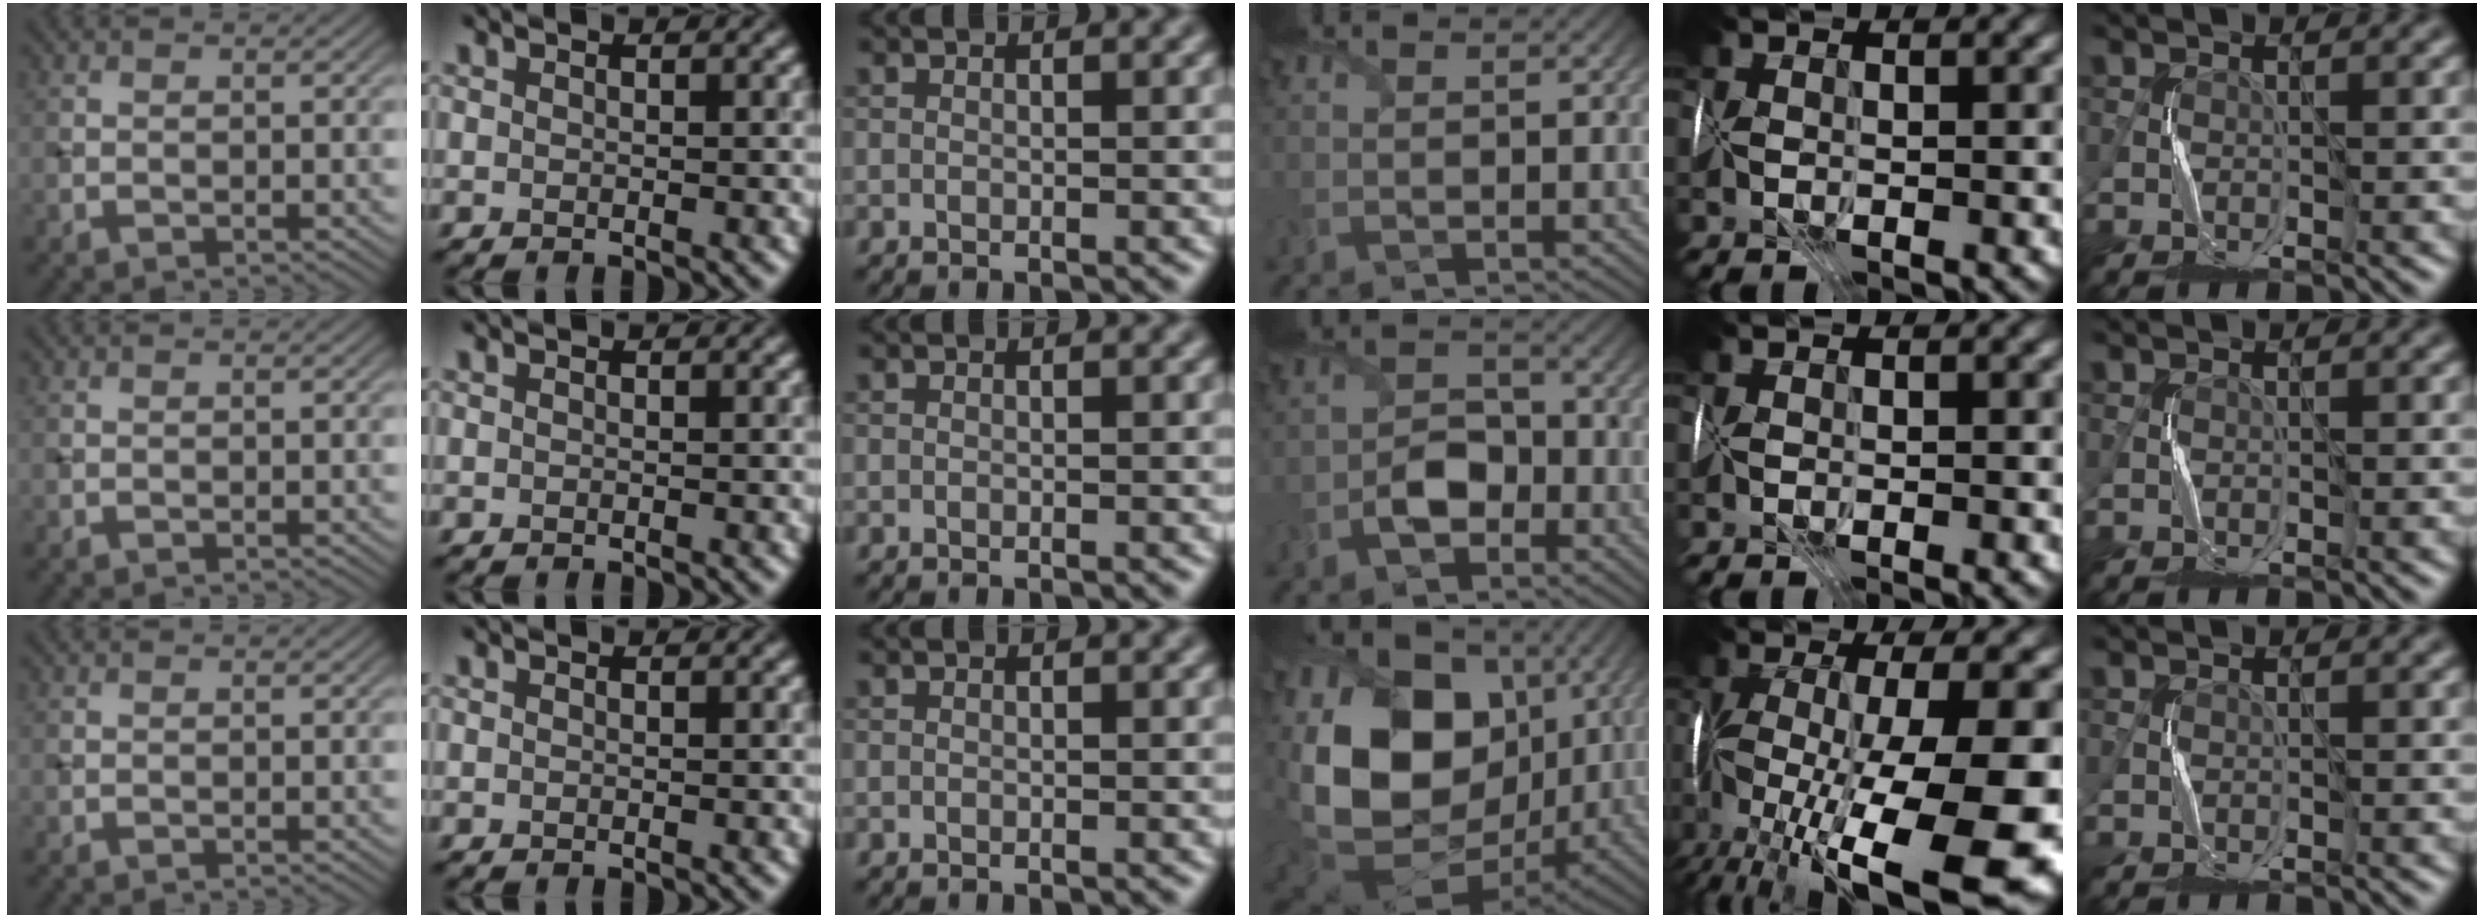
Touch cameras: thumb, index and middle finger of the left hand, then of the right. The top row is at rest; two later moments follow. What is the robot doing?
{"motion": "fold", "object": "tissue"}